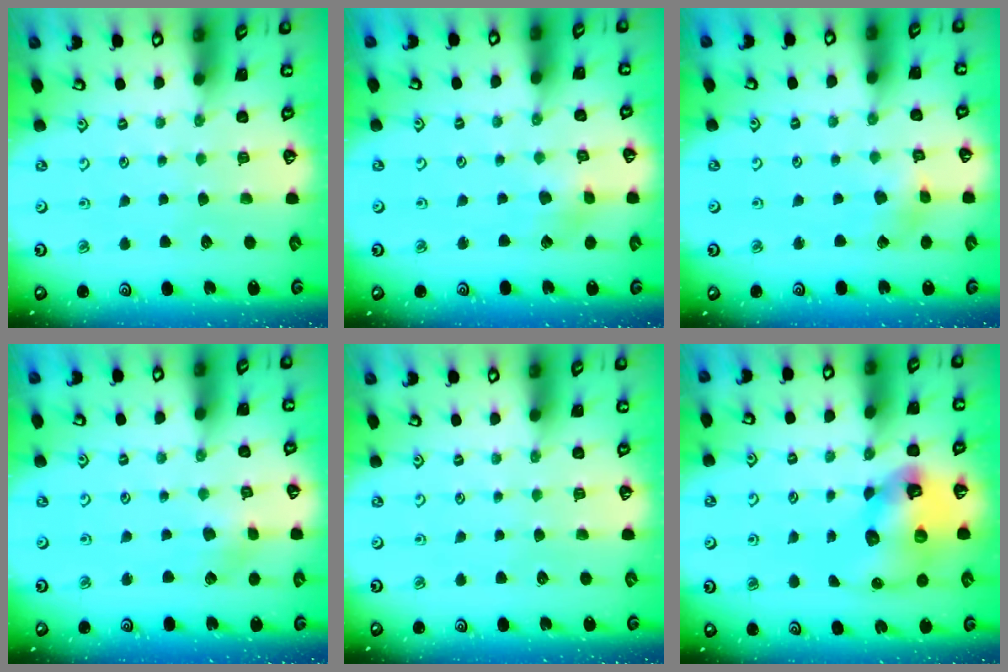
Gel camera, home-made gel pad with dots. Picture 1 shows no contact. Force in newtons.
{"total": 3.0, "press": 3.0, "slide": 0.1}
{"total": 2.5, "press": 2.5, "slide": 0.3}
{"total": 3.3, "press": 3.3, "slide": 0.3}
{"total": 0.0}
{"total": 12.8, "press": 12.7, "slide": 1.8}